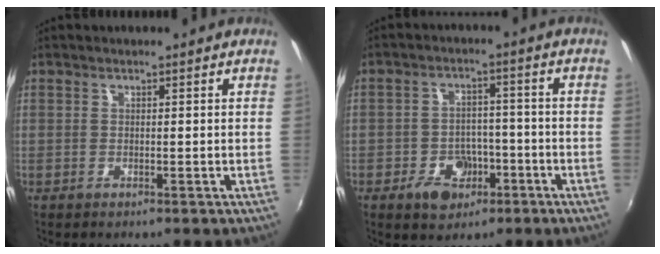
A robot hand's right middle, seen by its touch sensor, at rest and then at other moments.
{"total": 7.6, "force": [-4.2, 5.4, 3.3], "torque": [-0.079, 0.017, -0.053]}